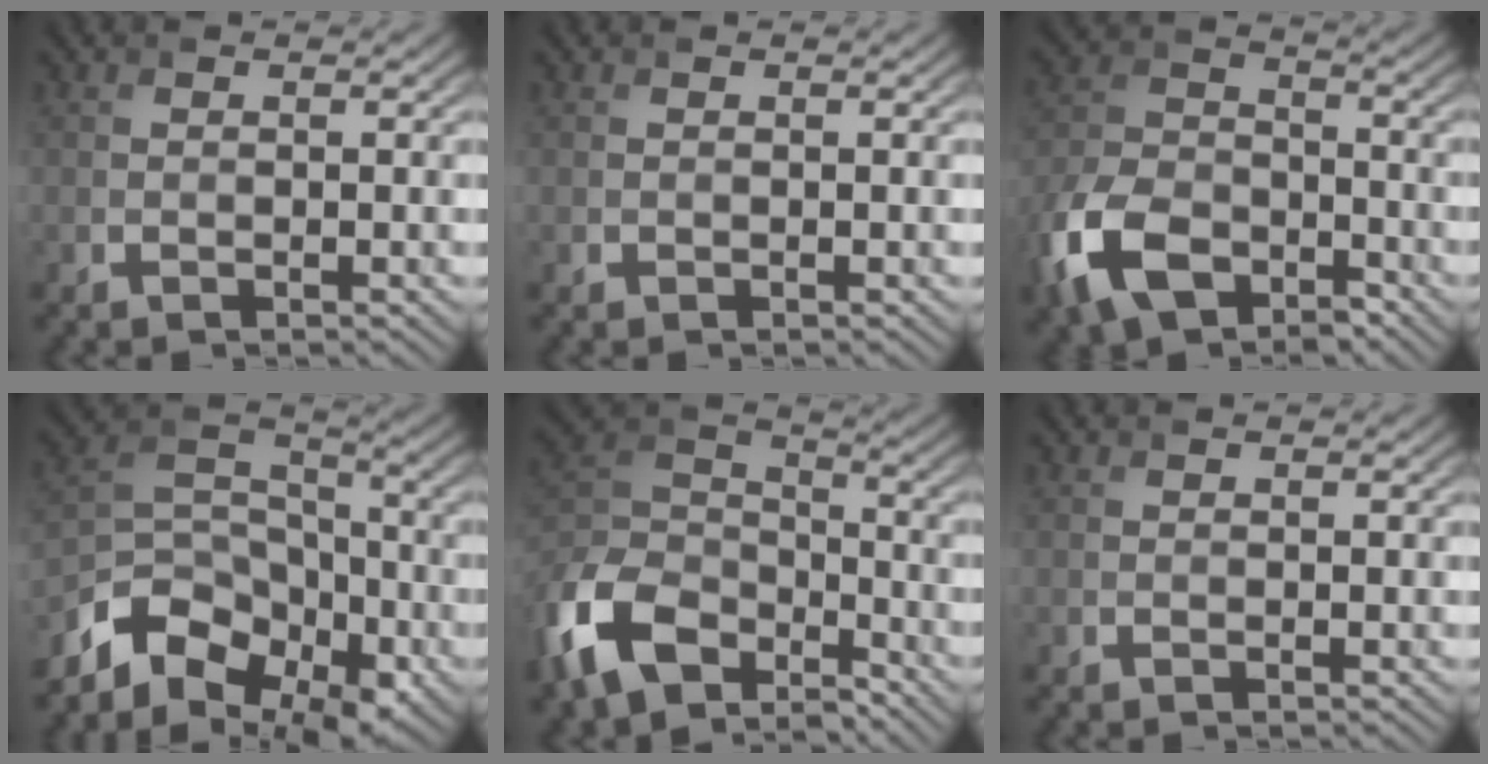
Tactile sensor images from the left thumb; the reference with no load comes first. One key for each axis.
{"total": 0.0}
{"total": 11.6, "fx": -6.8, "fy": 6.5, "fz": 6.8, "tx": -0.168, "ty": -0.016, "tz": -0.145}
{"total": 10.1, "fx": -6.7, "fy": 5.8, "fz": 4.8, "tx": -0.085, "ty": -0.007, "tz": -0.141}
{"total": 14.0, "fx": -8.9, "fy": 7.7, "fz": 7.5, "tx": -0.193, "ty": -0.014, "tz": -0.185}
{"total": 0.0}